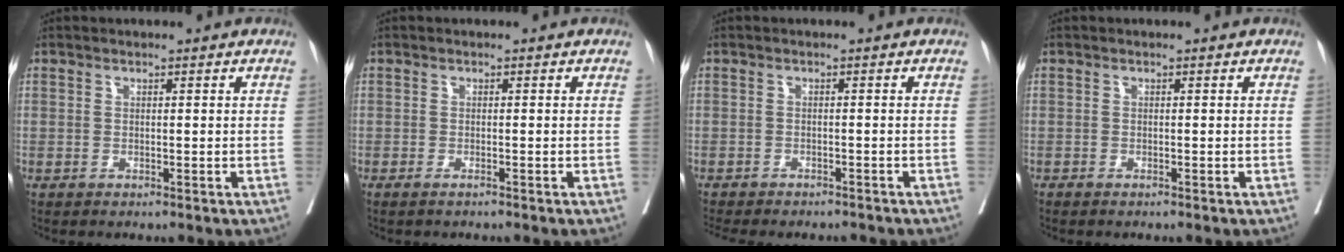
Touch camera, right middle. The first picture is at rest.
{"total": 0.8, "force": [-0.6, 0.0, 0.5], "torque": [-0.009, -0.001, -0.009]}
{"total": 9.6, "force": [-8.6, 2.4, 3.5], "torque": [-0.059, -0.007, -0.109]}
{"total": 0.0}